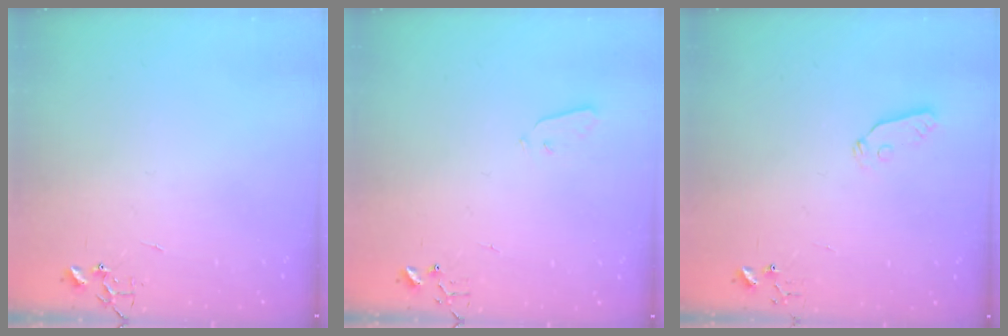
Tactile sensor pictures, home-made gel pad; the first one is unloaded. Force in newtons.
{"total": 3.2, "press": 3.2, "slide": 0.1}
{"total": 4.3, "press": 4.3, "slide": 0.3}